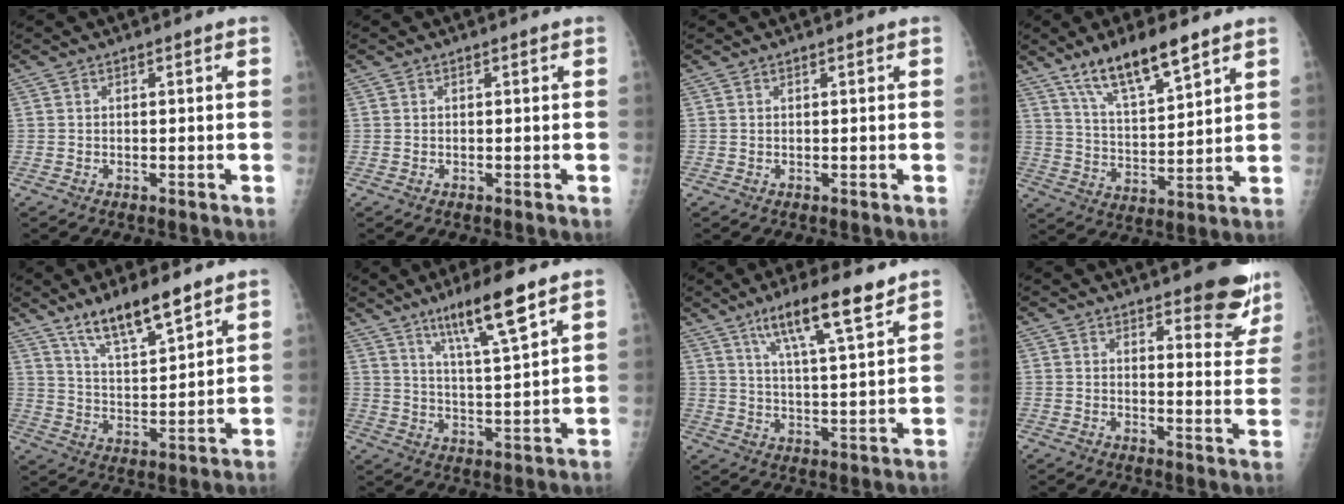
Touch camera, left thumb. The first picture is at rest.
{"total": 0.0}
{"total": 0.0}
{"total": 12.9, "force": [8.9, 3.2, 8.7], "torque": [-0.141, -0.044, 0.168]}
{"total": 11.6, "force": [8.3, 2.7, 7.5], "torque": [-0.121, -0.049, 0.158]}
{"total": 11.5, "force": [7.2, 1.0, 8.9], "torque": [-0.152, -0.039, 0.129]}
{"total": 12.3, "force": [7.9, 1.9, 9.2], "torque": [-0.150, -0.032, 0.135]}
{"total": 10.1, "force": [7.5, 3.3, 5.8], "torque": [-0.030, -0.050, 0.090]}